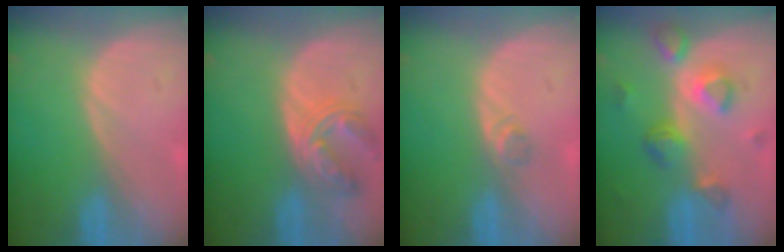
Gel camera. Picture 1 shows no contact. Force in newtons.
{"total": 6.3, "press": 6.2, "slide": 1.1}
{"total": 1.6, "press": 1.4, "slide": 0.8}
{"total": 7.8, "press": 6.9, "slide": 3.6}